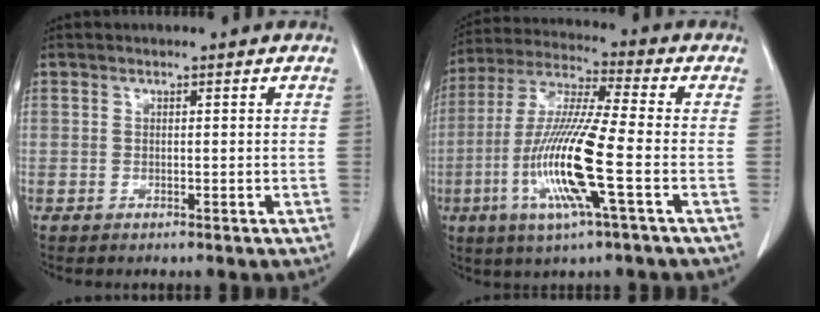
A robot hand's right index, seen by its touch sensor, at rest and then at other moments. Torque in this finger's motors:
{"motor_torque": [2.09, -0.05, 0.76, 0.21]}